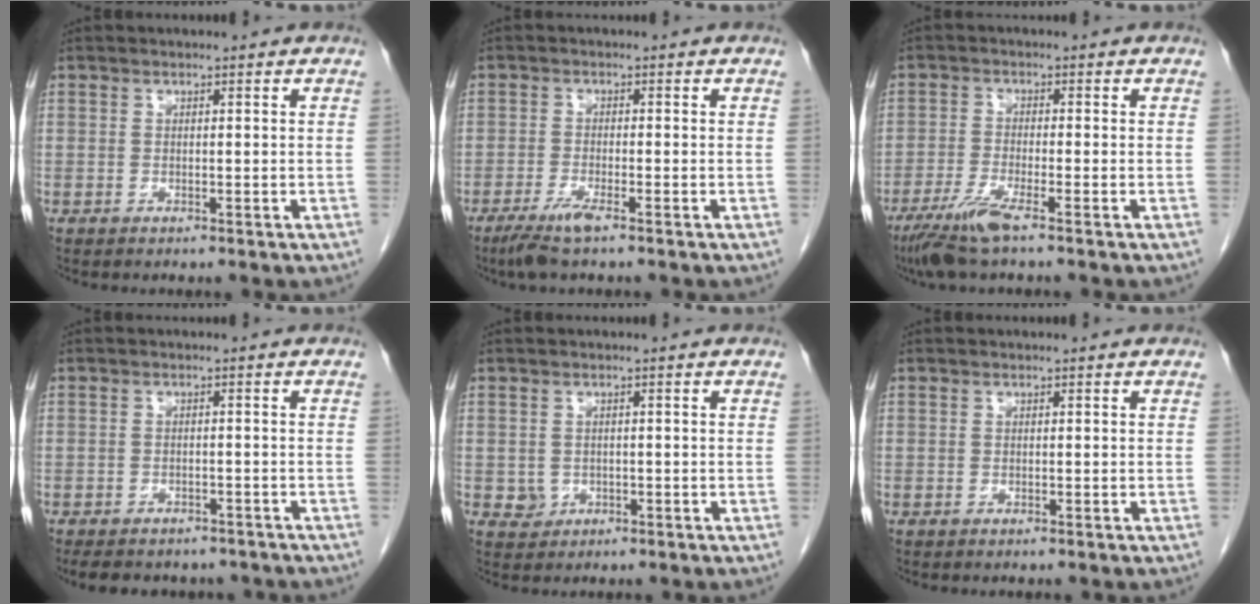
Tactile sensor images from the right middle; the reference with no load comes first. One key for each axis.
{"total": 4.0, "fx": -2.7, "fy": 0.1, "fz": 2.9, "tx": -0.064, "ty": -0.012, "tz": -0.054}
{"total": 5.7, "fx": -3.8, "fy": 0.0, "fz": 4.3, "tx": -0.089, "ty": -0.018, "tz": -0.077}
{"total": 10.9, "fx": -9.3, "fy": 4.5, "fz": 3.6, "tx": -0.066, "ty": 0.000, "tz": -0.109}
{"total": 1.9, "fx": -0.3, "fy": 1.8, "fz": 0.6, "tx": -0.007, "ty": 0.004, "tz": 0.001}
{"total": 0.0}